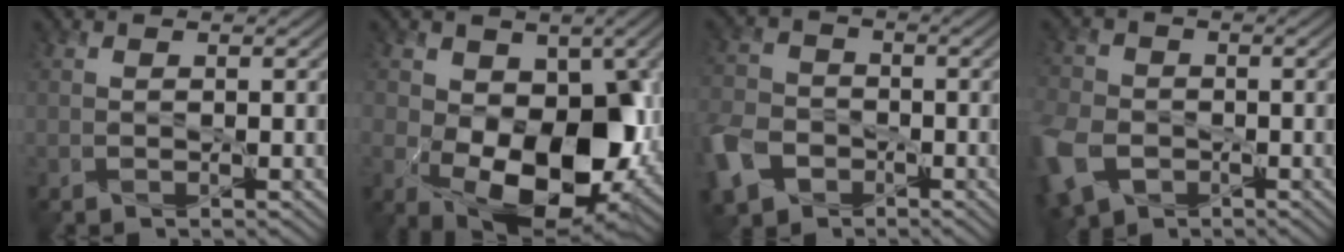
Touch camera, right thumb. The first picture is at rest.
{"total": 14.4, "force": [-2.2, 9.3, 10.7], "torque": [-0.169, -0.033, -0.029]}
{"total": 7.8, "force": [-3.9, 5.8, 3.4], "torque": [-0.104, -0.014, -0.095]}
{"total": 9.7, "force": [-4.2, 7.0, 5.3], "torque": [-0.168, -0.033, -0.092]}